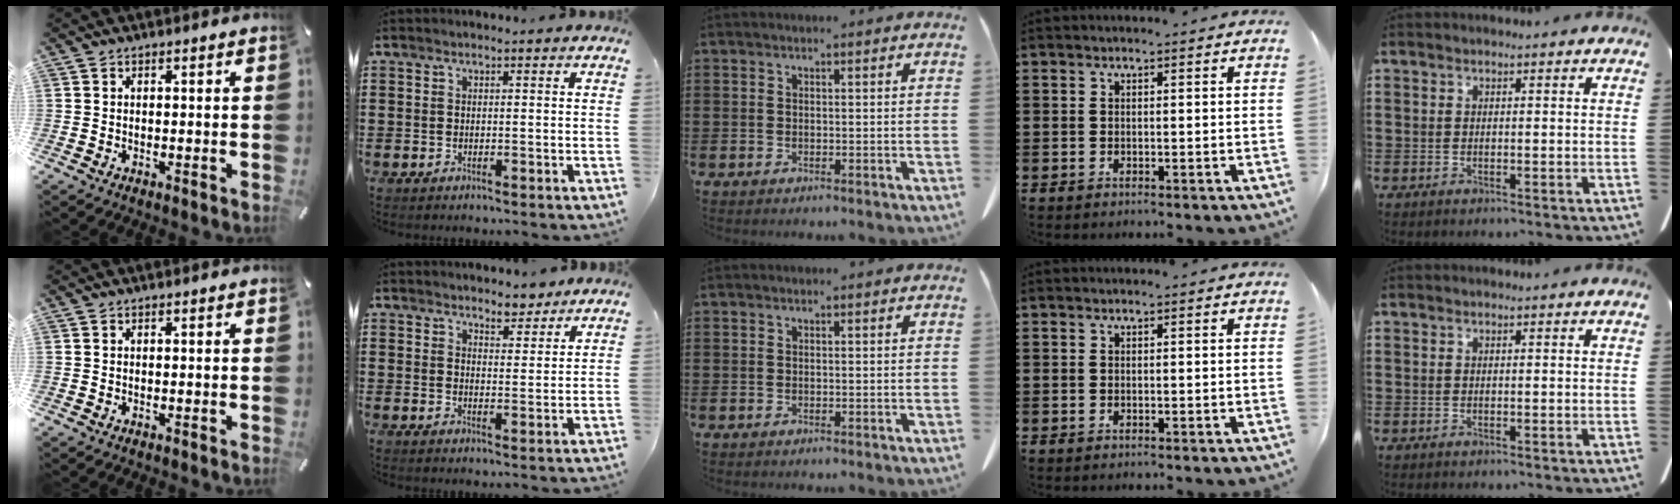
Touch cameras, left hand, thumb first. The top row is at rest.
{"index": {"total": 3.8, "force": [3.6, 1.2, 0.7], "torque": [-0.016, -0.007, 0.067]}}